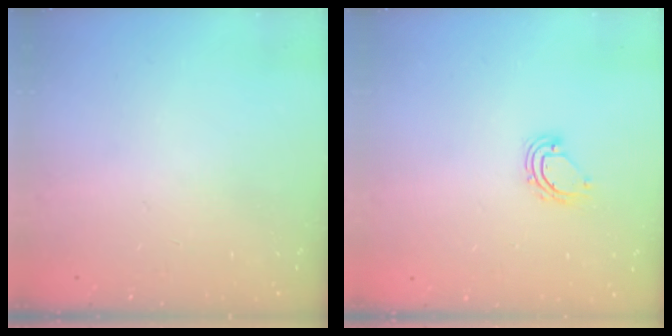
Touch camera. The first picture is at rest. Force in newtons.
{"total": 5.4, "press": 5.4, "slide": 0.3}